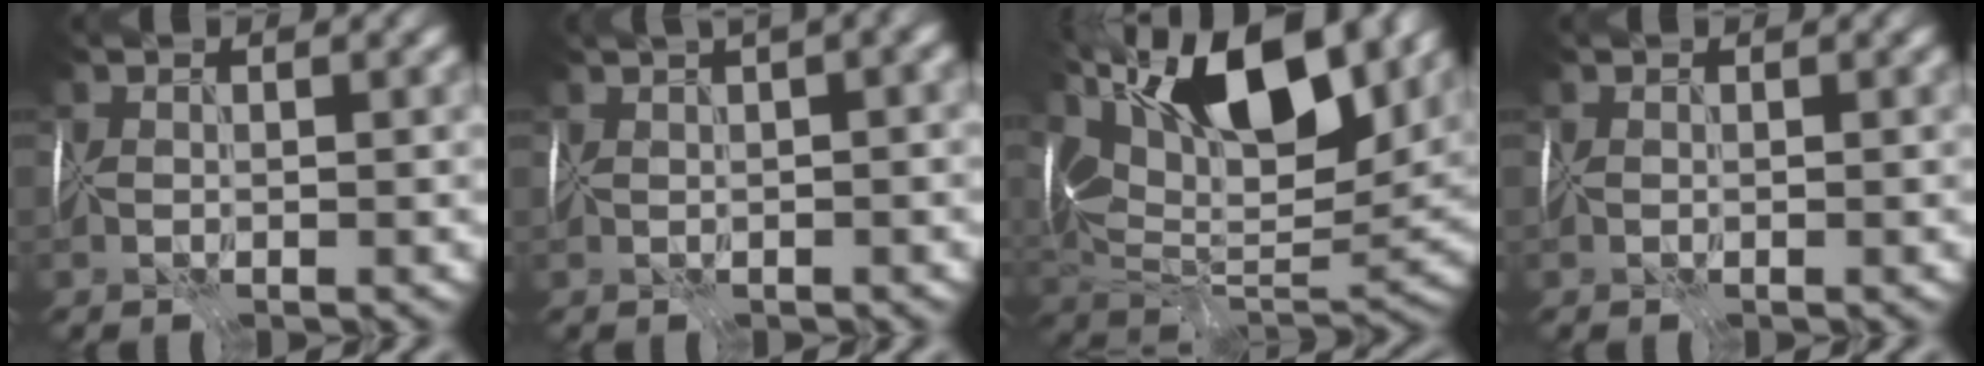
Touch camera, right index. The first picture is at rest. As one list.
[{"total": 8.7, "force": [3.7, 3.5, 7.0], "torque": [-0.073, 0.052, 0.041]}, {"total": 16.2, "force": [7.6, 7.4, 12.3], "torque": [-0.217, 0.027, 0.128]}, {"total": 0.0}]